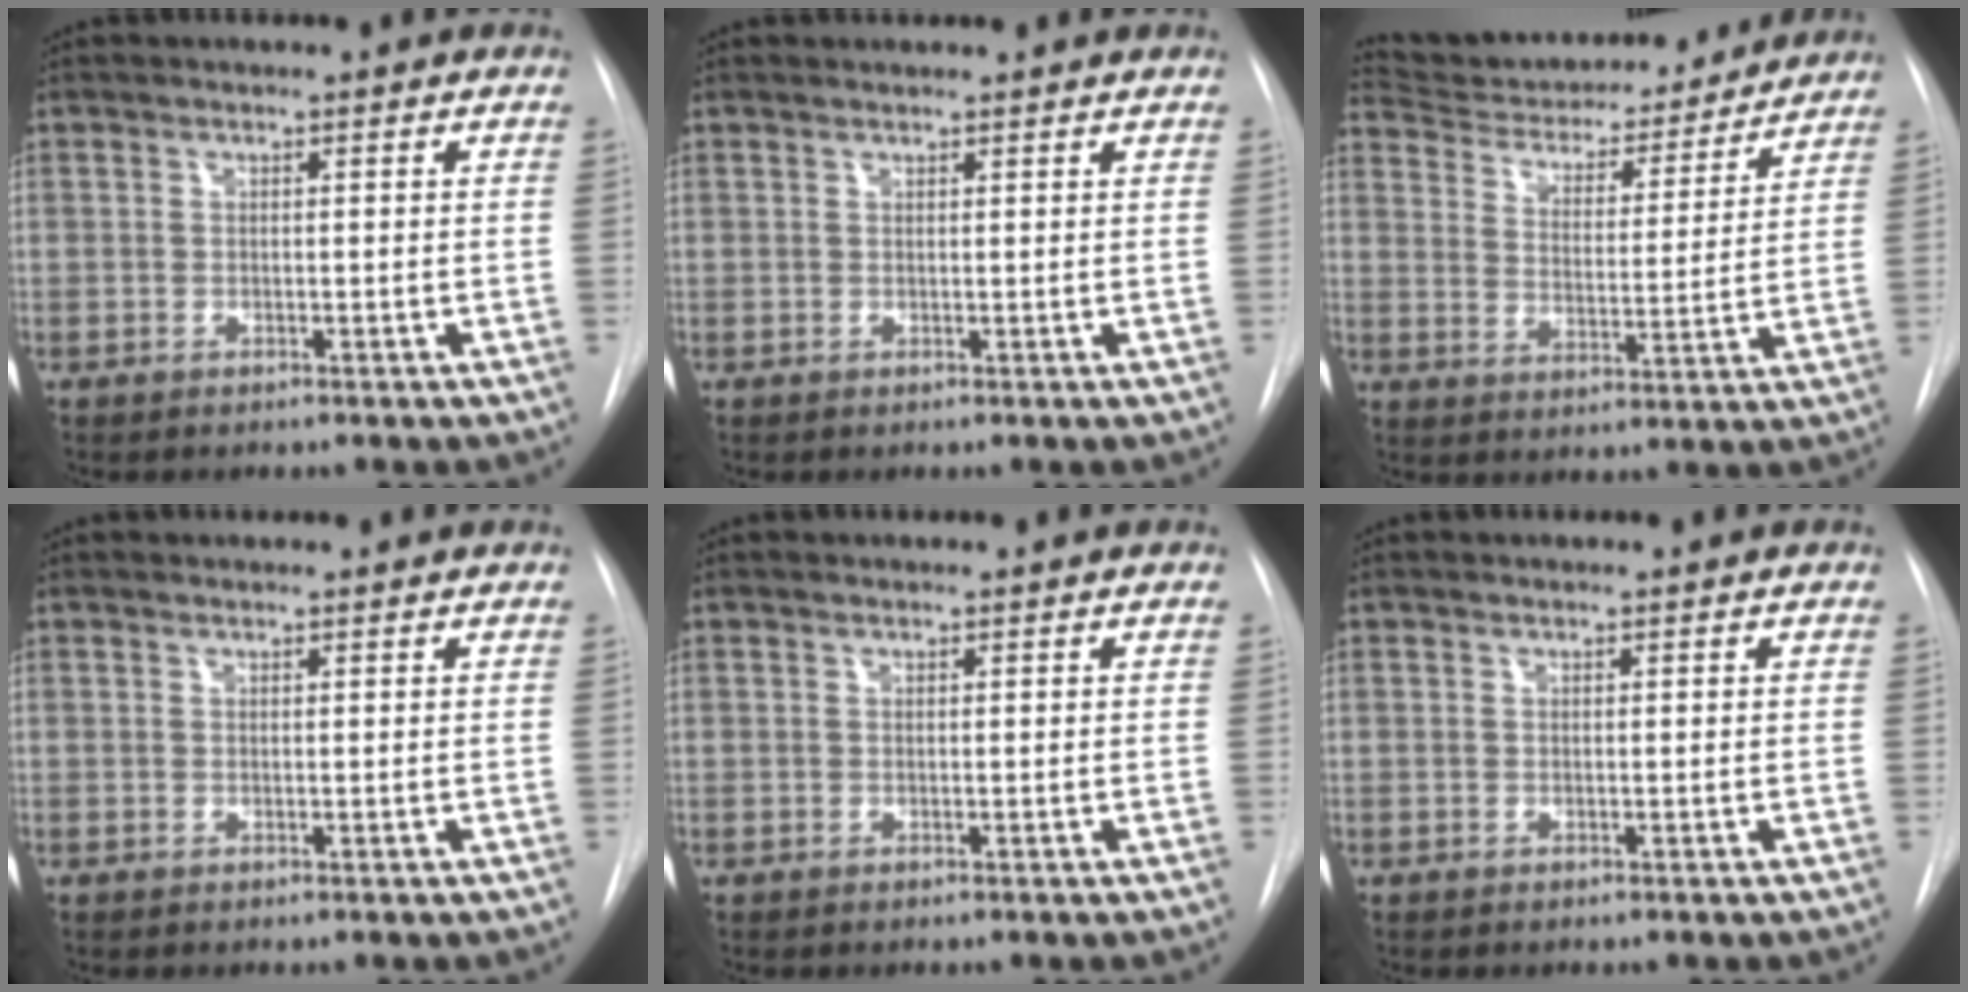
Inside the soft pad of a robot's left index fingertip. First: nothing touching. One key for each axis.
{"total": 2.6, "fx": 2.6, "fy": 0.2, "fz": 0.5, "tx": -0.011, "ty": 0.019, "tz": 0.031}
{"total": 19.2, "fx": 18.0, "fy": 4.3, "fz": 5.1, "tx": -0.072, "ty": -0.002, "tz": 0.256}
{"total": 2.4, "fx": 2.3, "fy": 0.2, "fz": 0.4, "tx": -0.010, "ty": 0.019, "tz": 0.029}
{"total": 1.3, "fx": 1.2, "fy": 0.0, "fz": 0.2, "tx": -0.009, "ty": 0.015, "tz": 0.018}
{"total": 1.1, "fx": 1.1, "fy": 0.0, "fz": 0.2, "tx": -0.008, "ty": 0.015, "tz": 0.016}